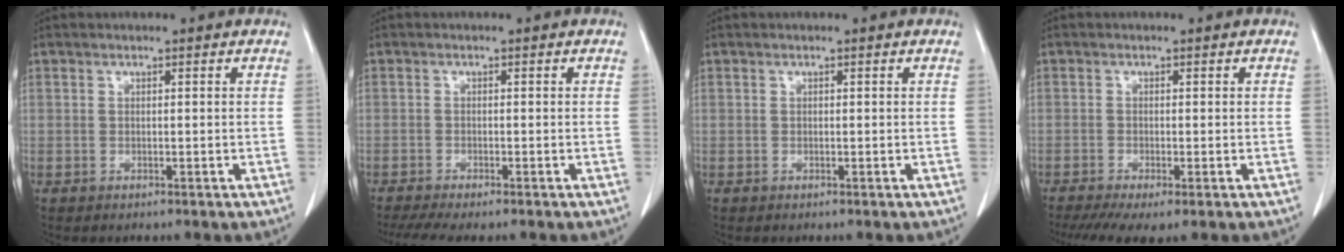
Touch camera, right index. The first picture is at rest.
{"total": 5.5, "force": [-4.5, 0.5, 3.2], "torque": [-0.048, -0.010, -0.073]}
{"total": 0.0}
{"total": 6.1, "force": [-4.0, 1.2, 4.5], "torque": [-0.072, -0.015, -0.066]}